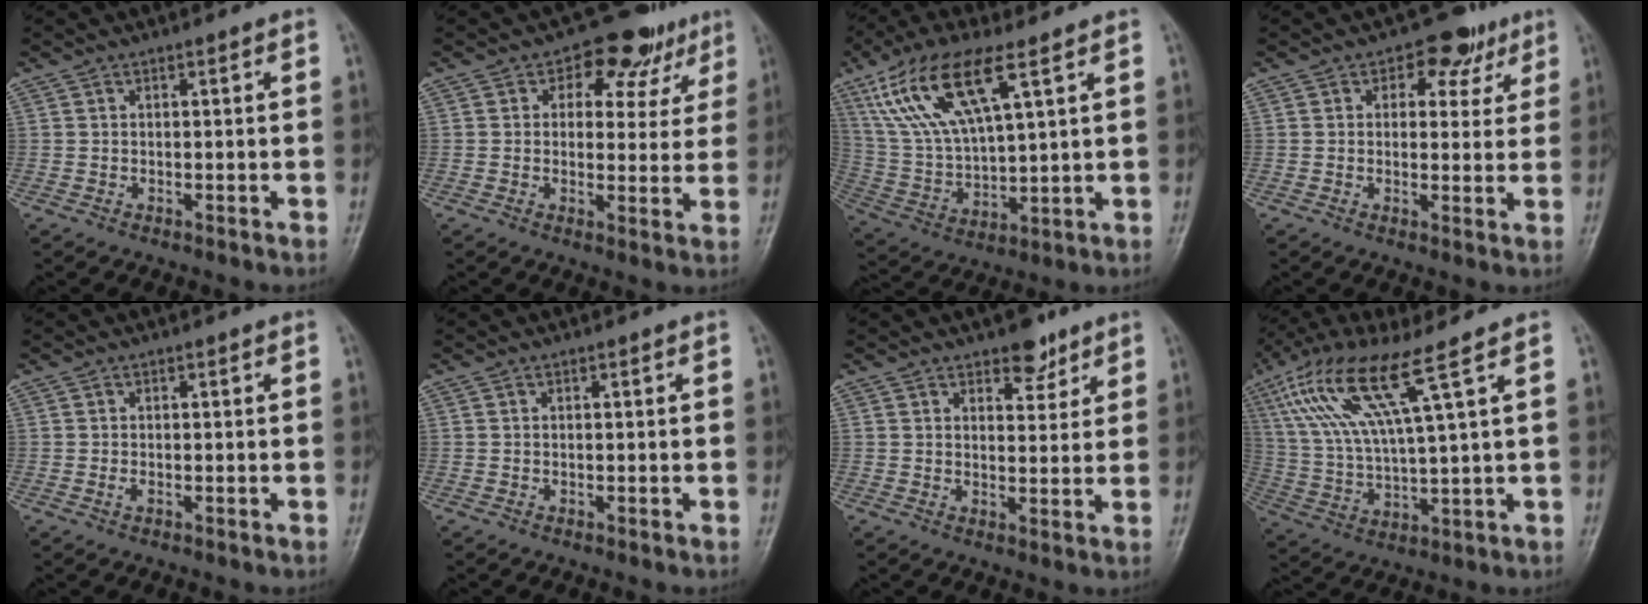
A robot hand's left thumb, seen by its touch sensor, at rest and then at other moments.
{"total": 10.0, "force": [4.9, 6.8, 5.4], "torque": [-0.011, -0.006, 0.060]}
{"total": 16.6, "force": [8.4, 5.7, 13.1], "torque": [-0.263, -0.015, 0.168]}
{"total": 6.8, "force": [3.4, 4.8, 3.5], "torque": [0.002, -0.006, 0.038]}
{"total": 0.8, "force": [-0.1, 0.5, 0.6], "torque": [-0.012, -0.002, -0.003]}
{"total": 0.0}
{"total": 5.3, "force": [3.7, 2.7, 2.6], "torque": [-0.009, -0.022, 0.053]}
{"total": 14.5, "force": [7.3, 1.4, 12.5], "torque": [-0.277, -0.015, 0.148]}